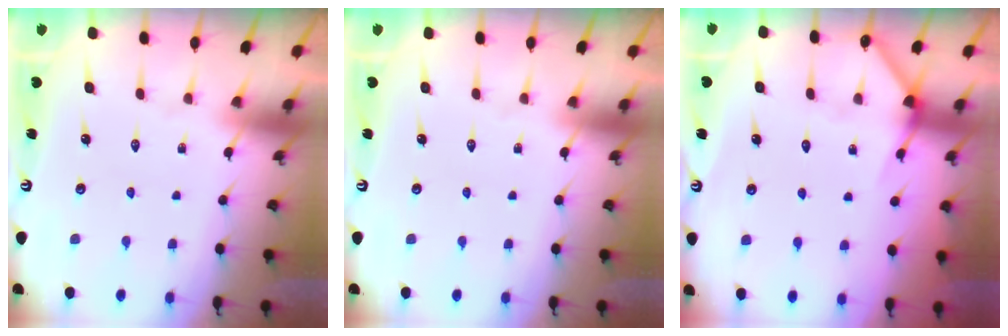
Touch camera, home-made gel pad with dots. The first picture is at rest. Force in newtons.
{"total": 0.0}
{"total": 4.2, "press": 4.2, "slide": 0.3}